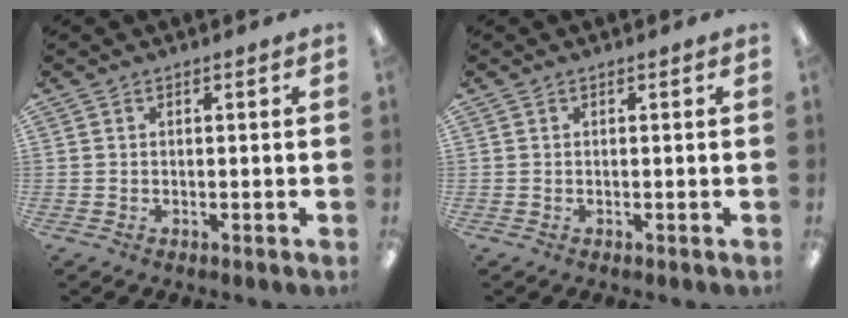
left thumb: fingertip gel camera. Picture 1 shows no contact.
{"total": 0.0}